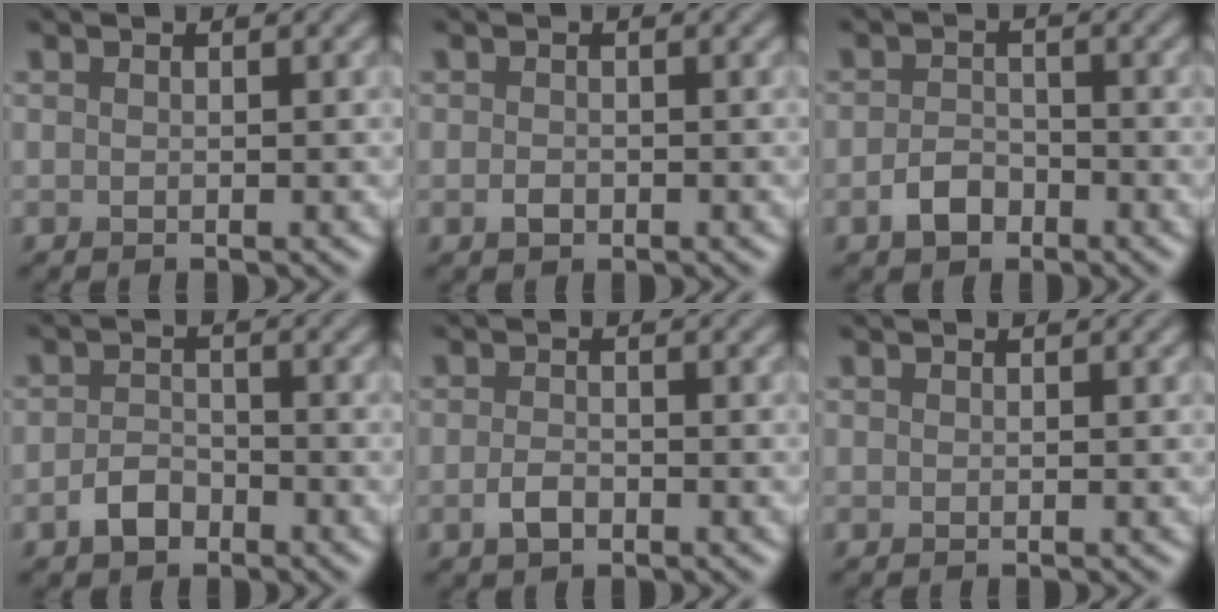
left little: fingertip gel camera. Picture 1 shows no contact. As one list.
[{"total": 1.0, "force": [-0.5, 0.8, 0.5], "torque": [-0.010, -0.002, -0.012]}, {"total": 2.5, "force": [-1.5, 1.6, 1.1], "torque": [-0.018, 0.004, -0.034]}, {"total": 2.4, "force": [-1.6, 1.5, 1.0], "torque": [-0.016, 0.006, -0.036]}, {"total": 1.6, "force": [-0.8, 0.9, 1.0], "torque": [-0.022, -0.001, -0.020]}, {"total": 0.0}]